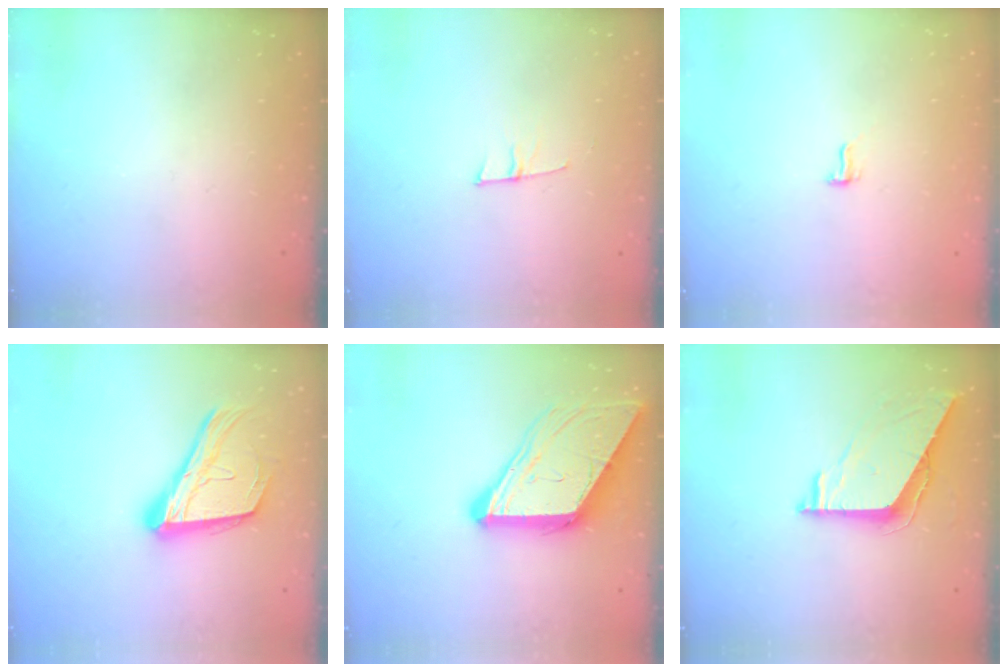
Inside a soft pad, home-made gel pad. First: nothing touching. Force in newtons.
{"total": 6.3, "press": 5.6, "slide": 2.9}
{"total": 5.1, "press": 4.7, "slide": 2.0}
{"total": 19.8, "press": 19.7, "slide": 2.6}
{"total": 11.5, "press": 11.4, "slide": 1.1}
{"total": 7.6, "press": 7.6, "slide": 0.7}